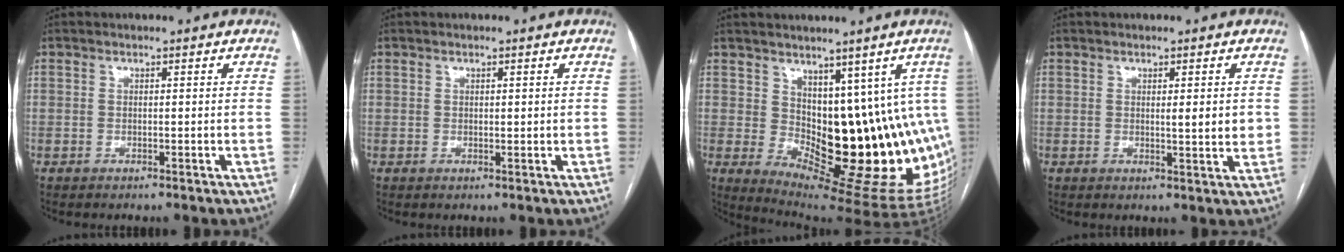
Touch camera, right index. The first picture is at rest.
{"total": 0.6, "force": [0.2, 0.3, 0.5], "torque": [-0.006, -0.001, 0.004]}
{"total": 16.1, "force": [2.1, 7.2, 14.3], "torque": [-0.166, -0.006, 0.049]}
{"total": 3.0, "force": [0.5, 0.6, 2.9], "torque": [-0.041, -0.005, 0.007]}